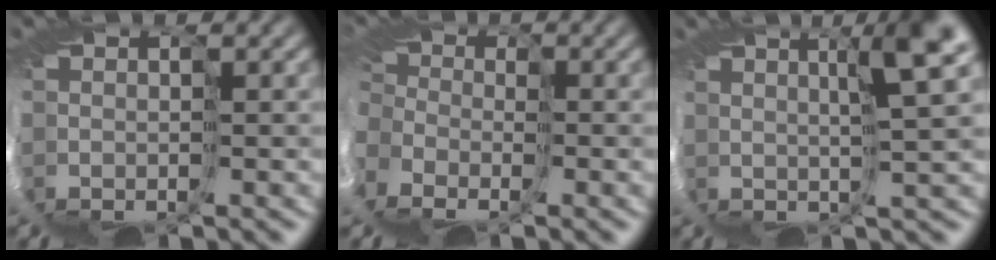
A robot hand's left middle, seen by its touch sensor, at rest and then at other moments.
{"total": 11.0, "force": [-6.0, 7.9, 4.8], "torque": [-0.123, -0.037, -0.089]}
{"total": 5.4, "force": [2.8, 0.0, 4.6], "torque": [-0.059, 0.017, 0.036]}